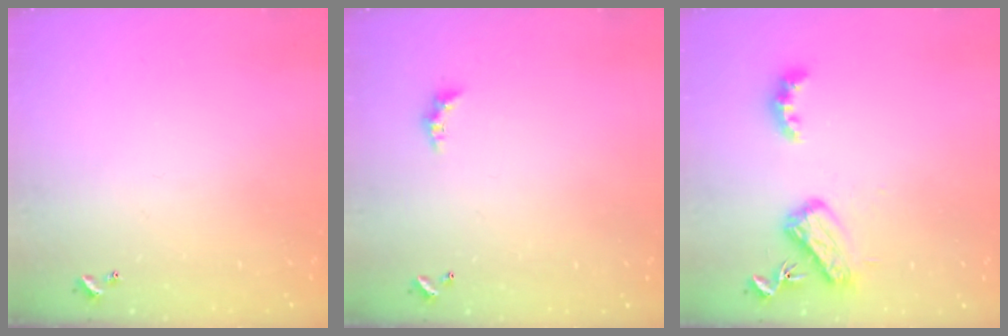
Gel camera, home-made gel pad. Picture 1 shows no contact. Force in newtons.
{"total": 1.3, "press": 1.2, "slide": 0.6}
{"total": 7.1, "press": 7.1, "slide": 0.4}